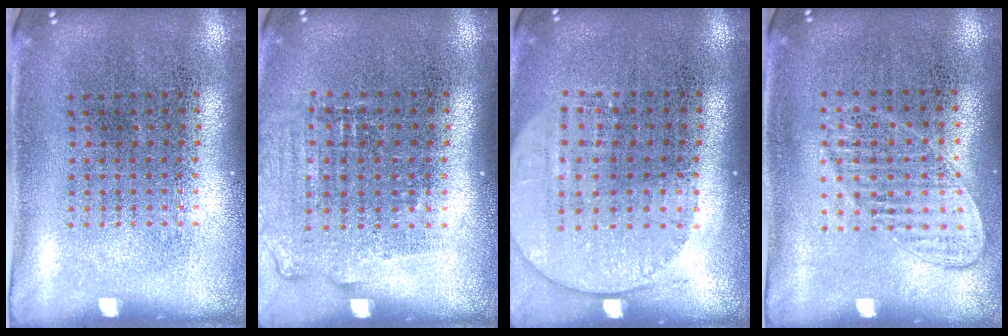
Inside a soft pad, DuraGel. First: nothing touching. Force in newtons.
{"total": 1.1, "press": 1.1, "slide": 0.4}
{"total": 1.5, "press": 1.3, "slide": 0.7}
{"total": 1.2, "press": 1.1, "slide": 0.4}